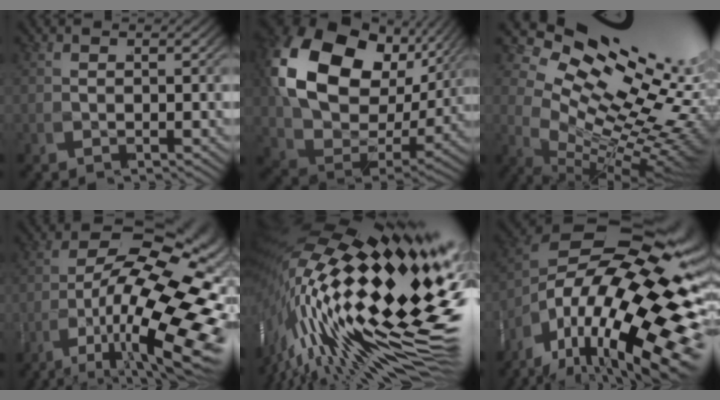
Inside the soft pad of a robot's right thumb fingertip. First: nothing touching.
{"total": 15.3, "force": [3.4, 10.4, 10.7], "torque": [-0.233, -0.012, 0.054]}
{"total": 15.6, "force": [0.7, 9.3, 12.6], "torque": [-0.174, -0.036, 0.021]}
{"total": 16.2, "force": [-3.6, 8.5, 13.3], "torque": [-0.212, -0.050, -0.033]}
{"total": 18.9, "force": [0.5, 10.4, 15.8], "torque": [-0.274, -0.036, 0.022]}
{"total": 21.6, "force": [-2.6, 13.1, 17.0], "torque": [-0.307, -0.048, -0.022]}